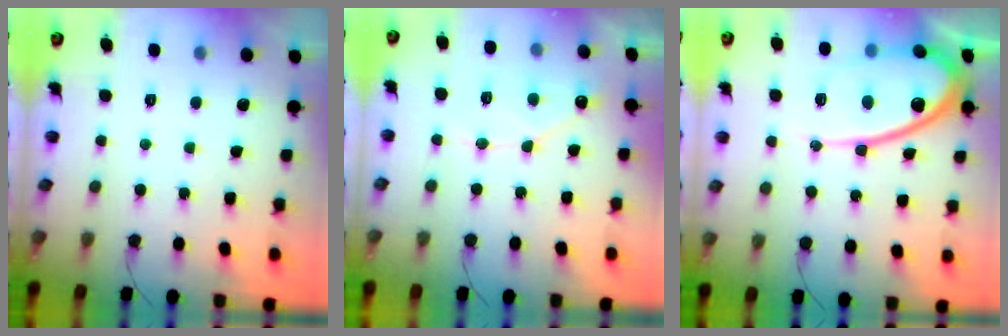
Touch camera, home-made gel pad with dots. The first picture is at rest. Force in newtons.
{"total": 8.8, "press": 8.8, "slide": 0.6}
{"total": 19.0, "press": 18.9, "slide": 1.9}